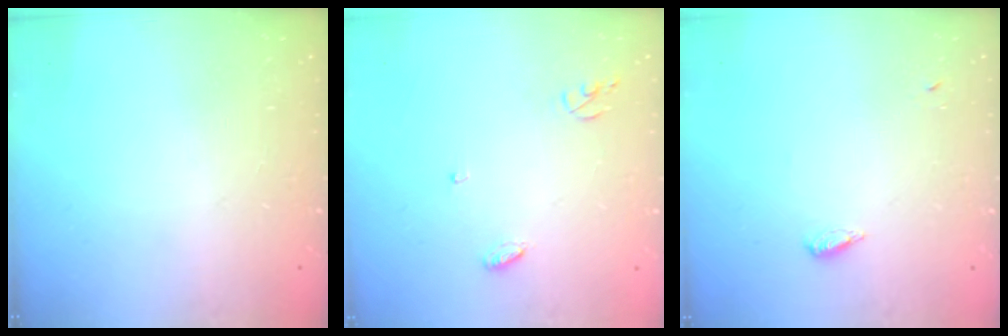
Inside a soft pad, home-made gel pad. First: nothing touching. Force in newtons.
{"total": 4.7, "press": 4.7, "slide": 0.1}
{"total": 3.1, "press": 3.0, "slide": 0.7}